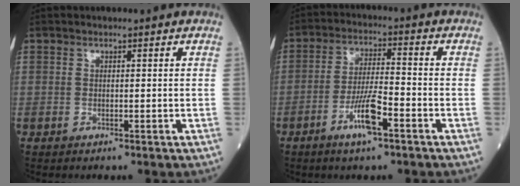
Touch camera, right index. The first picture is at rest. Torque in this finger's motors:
{"motor_torque": [1.03, -0.59, 0.54, 0.14]}